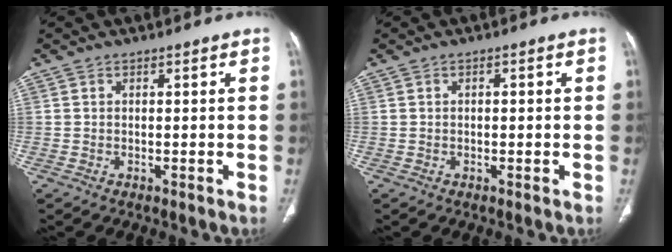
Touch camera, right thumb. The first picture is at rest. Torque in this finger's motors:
{"motor_torque": [0.04, -0.71, 0.12, 0.26, 0.07]}